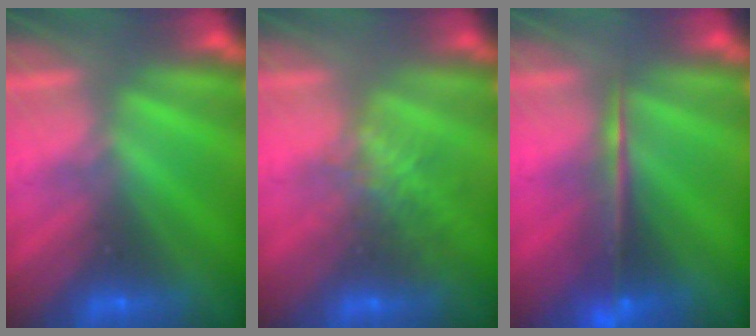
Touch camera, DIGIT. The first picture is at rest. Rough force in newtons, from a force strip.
{"total": 3.8}
{"total": 5.5}